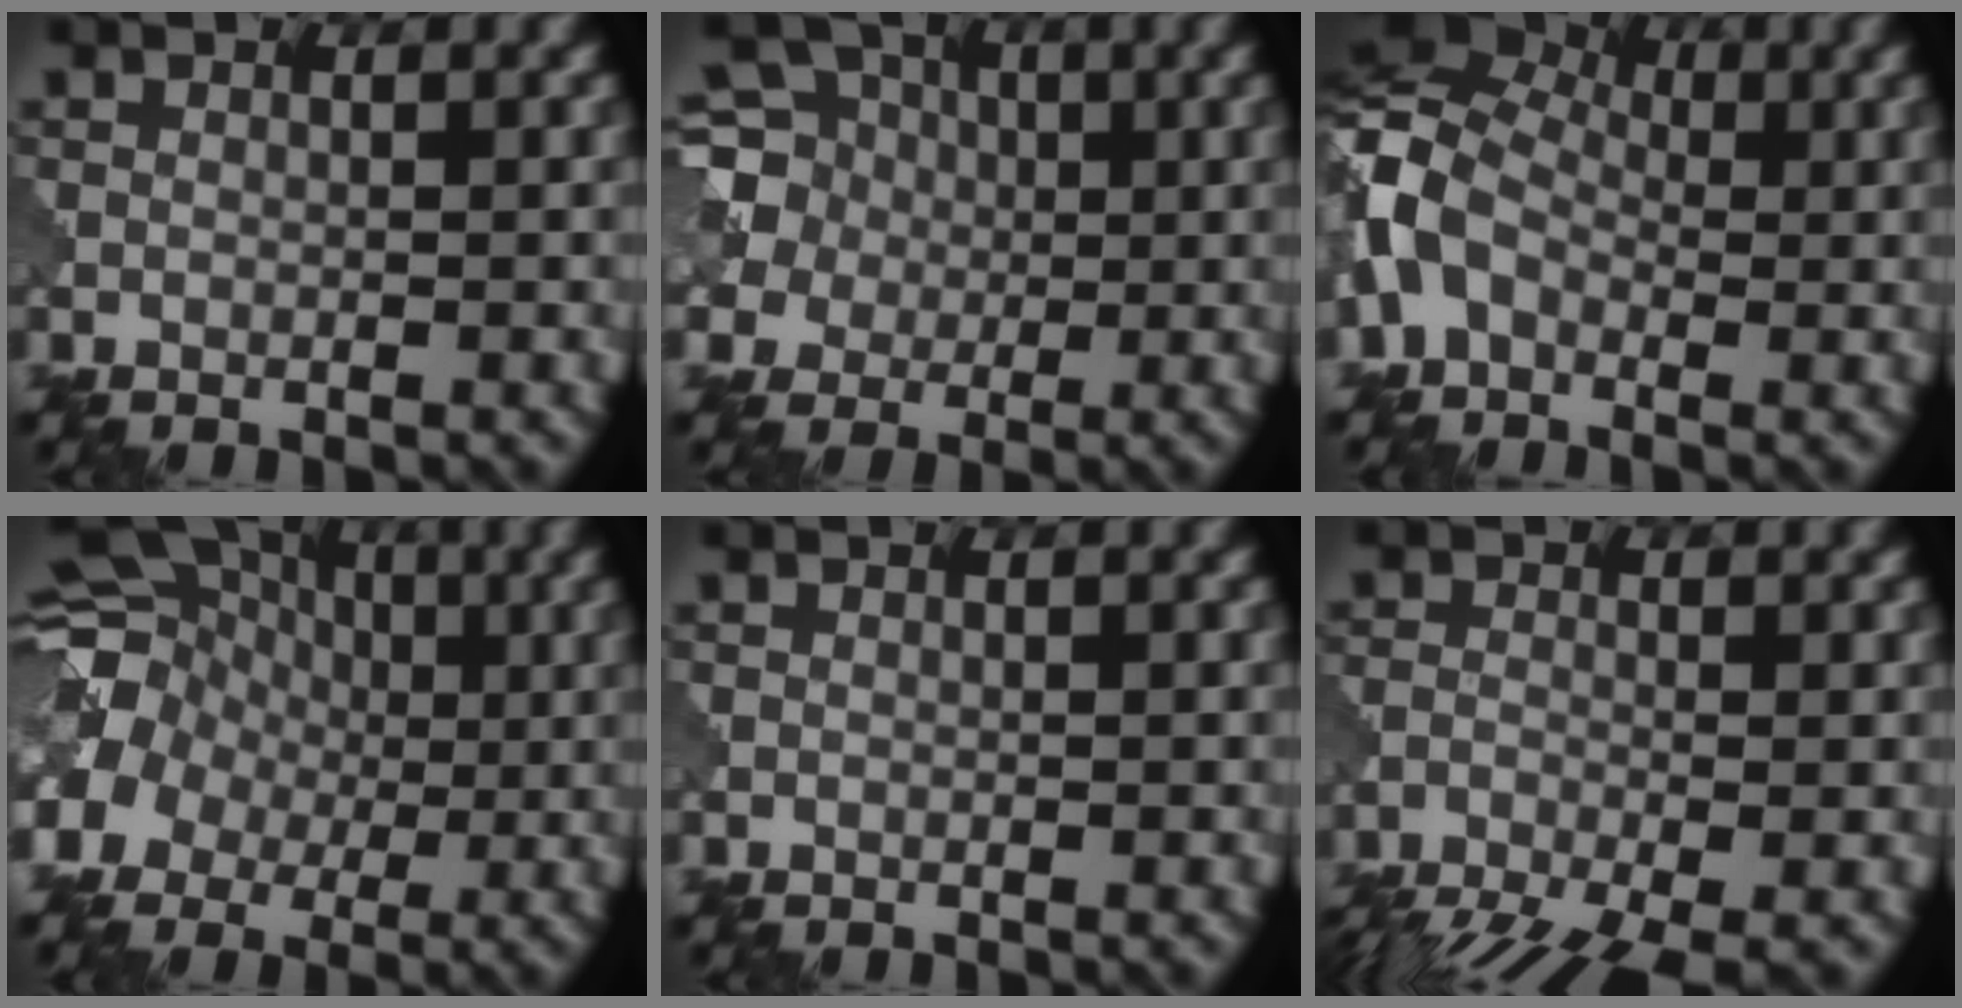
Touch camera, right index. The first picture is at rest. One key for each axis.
{"total": 7.7, "fx": 2.1, "fy": 6.9, "fz": 2.9, "tx": -0.091, "ty": 0.027, "tz": 0.021}
{"total": 9.0, "fx": -0.7, "fy": 6.5, "fz": 6.2, "tx": -0.138, "ty": 0.016, "tz": -0.020}
{"total": 11.3, "fx": -0.7, "fy": 10.1, "fz": 5.1, "tx": -0.111, "ty": 0.022, "tz": -0.042}
{"total": 0.0}
{"total": 9.6, "fx": -7.4, "fy": 3.2, "fz": 5.2, "tx": -0.107, "ty": -0.033, "tz": -0.106}